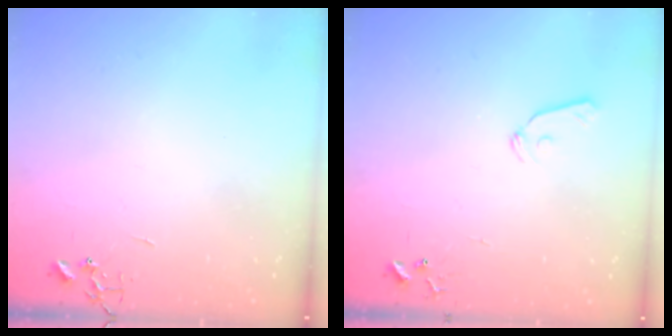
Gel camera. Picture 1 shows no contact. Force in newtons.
{"total": 7.3, "press": 7.3, "slide": 0.7}